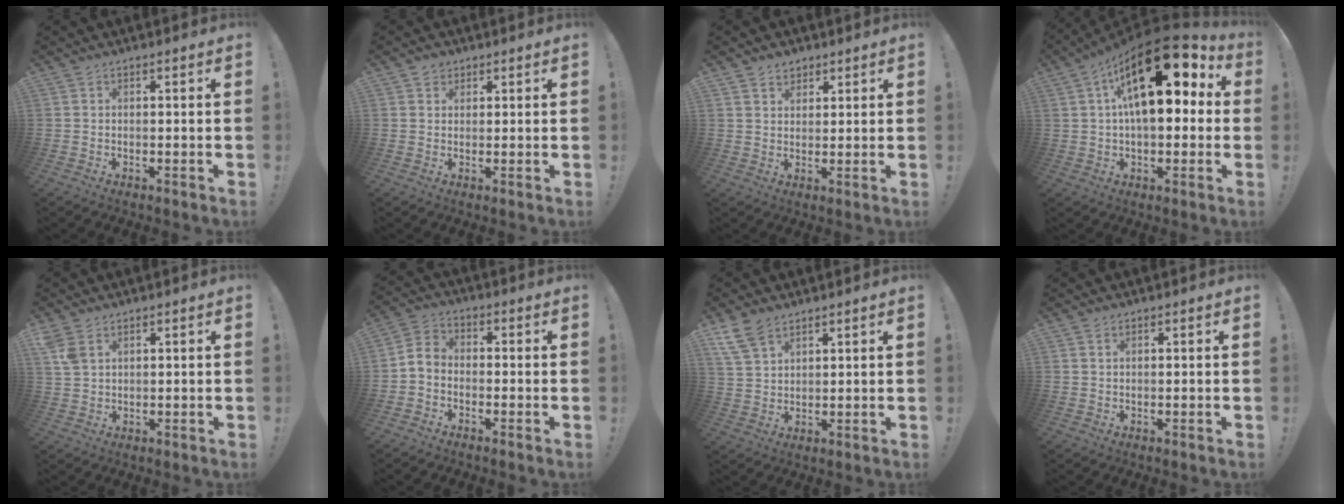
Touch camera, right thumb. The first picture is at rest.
{"total": 2.4, "force": [1.4, 1.9, 0.3], "torque": [-0.002, -0.003, 0.025]}
{"total": 3.9, "force": [2.6, 2.8, 0.7], "torque": [0.001, -0.017, 0.045]}
{"total": 23.0, "force": [7.5, 10.4, 19.1], "torque": [-0.295, -0.033, 0.127]}
{"total": 4.6, "force": [2.6, 2.5, 2.8], "torque": [-0.047, -0.009, 0.050]}
{"total": 4.9, "force": [-2.7, 3.2, 2.5], "torque": [-0.059, 0.019, -0.048]}
{"total": 8.4, "force": [5.8, 4.5, 4.1], "torque": [-0.086, -0.016, 0.118]}
{"total": 0.8, "force": [0.6, 0.1, 0.4], "torque": [-0.003, -0.004, 0.011]}